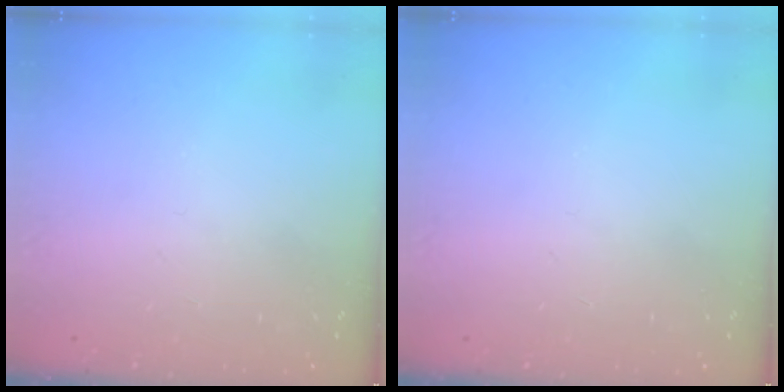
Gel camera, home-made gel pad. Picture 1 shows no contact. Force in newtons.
{"total": 0.0}